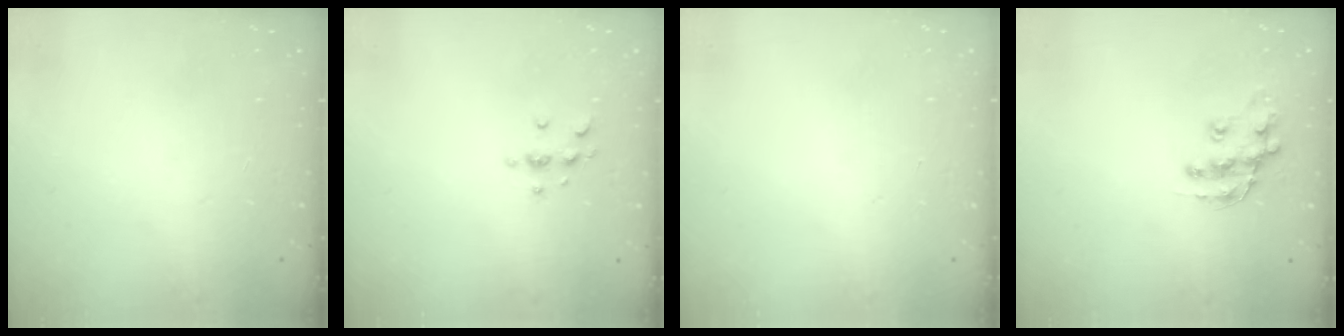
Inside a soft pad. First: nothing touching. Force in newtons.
{"total": 3.9, "press": 3.8, "slide": 0.5}
{"total": 0.0}
{"total": 11.6, "press": 11.5, "slide": 0.9}